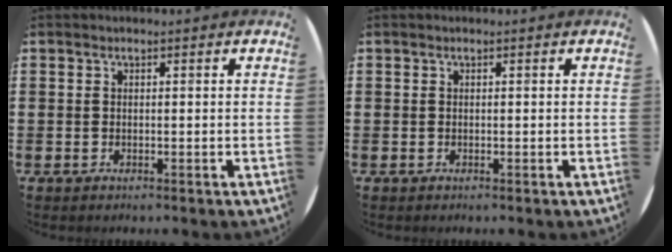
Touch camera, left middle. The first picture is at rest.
{"total": 0.0}